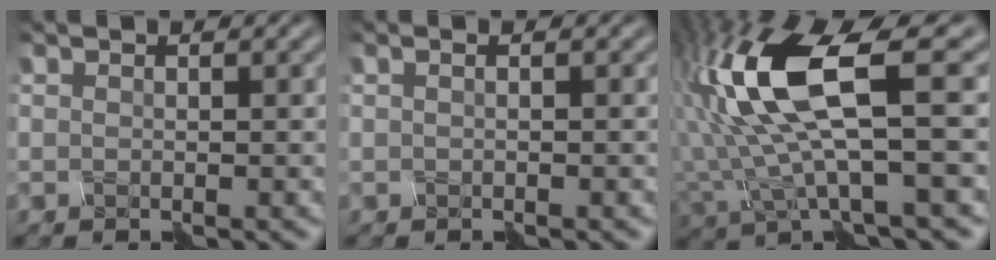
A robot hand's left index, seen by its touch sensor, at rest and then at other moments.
{"total": 1.2, "force": [0.0, 0.6, 1.0], "torque": [-0.002, 0.009, -0.015]}
{"total": 10.4, "force": [1.0, 3.4, 9.8], "torque": [-0.215, 0.006, 0.026]}